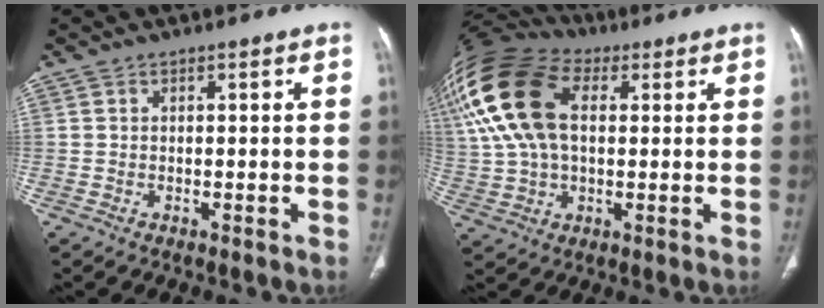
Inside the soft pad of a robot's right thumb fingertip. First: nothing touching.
{"total": 21.7, "force": [6.0, 13.0, 16.3], "torque": [-0.368, 0.027, 0.108]}